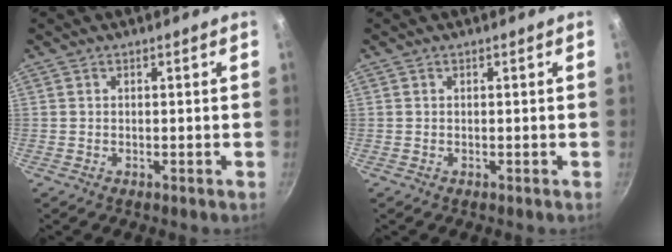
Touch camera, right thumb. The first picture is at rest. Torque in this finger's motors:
{"motor_torque": [-0.08, 0.08, -0.13, 0.06, 0.01]}